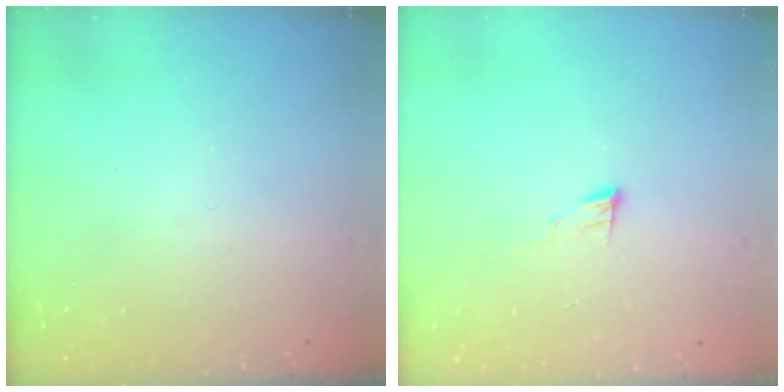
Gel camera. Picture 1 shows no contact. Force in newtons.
{"total": 5.1, "press": 5.1, "slide": 0.5}